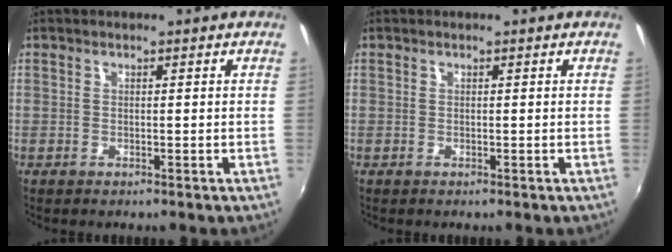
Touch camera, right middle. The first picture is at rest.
{"total": 0.0}